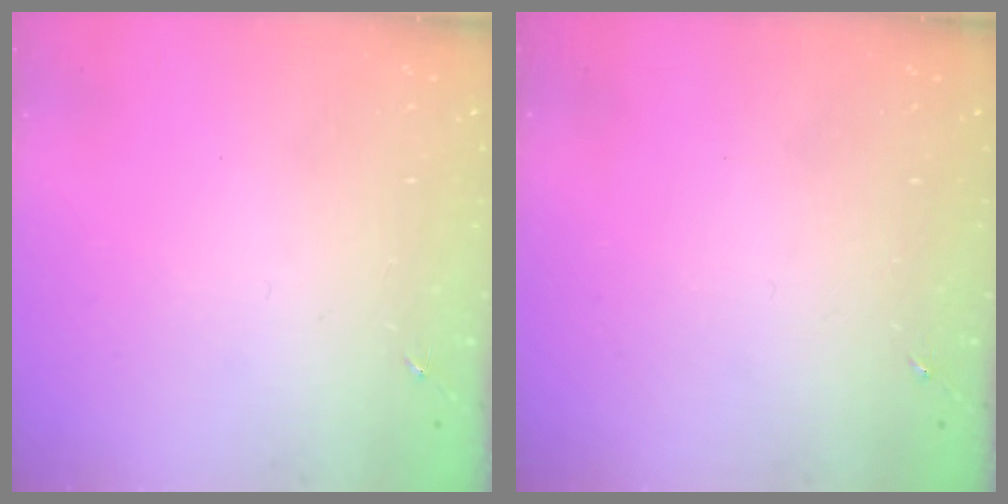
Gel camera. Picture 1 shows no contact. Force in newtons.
{"total": 0.0}